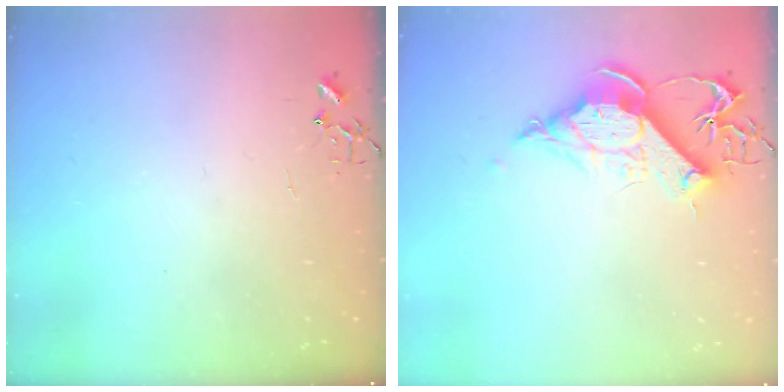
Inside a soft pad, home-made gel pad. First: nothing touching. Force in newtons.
{"total": 12.5, "press": 12.4, "slide": 1.5}